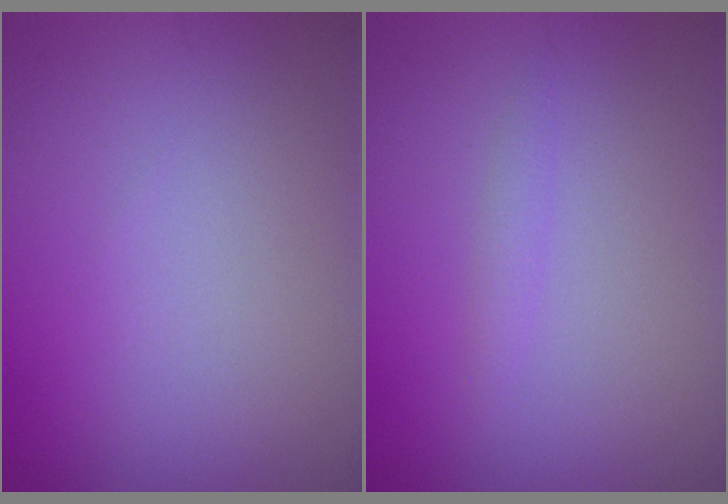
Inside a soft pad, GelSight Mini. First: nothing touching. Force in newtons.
{"total": 0.9, "press": 0.9, "slide": 0.0}